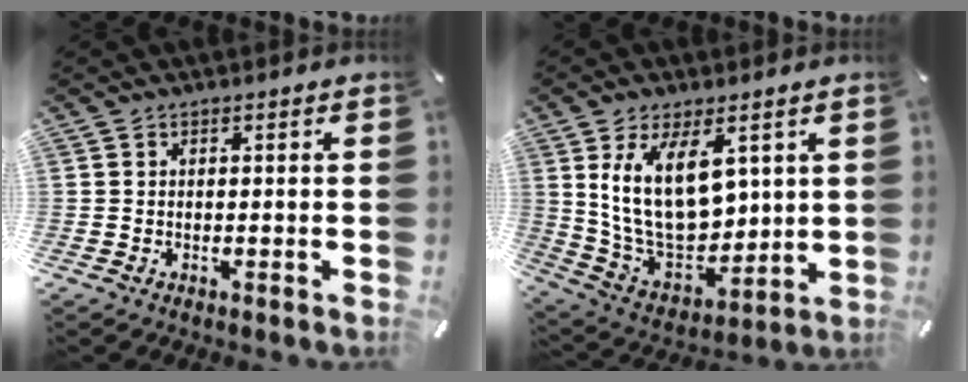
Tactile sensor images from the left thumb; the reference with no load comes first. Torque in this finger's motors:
{"motor_torque": [2.50, 2.52, 2.24, -0.53, 0.47]}